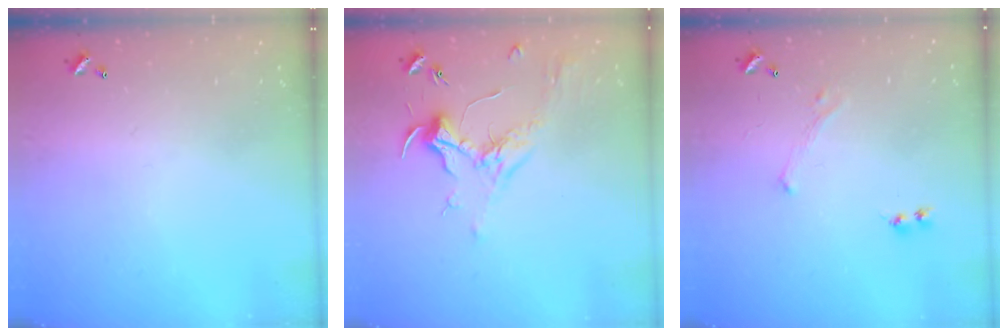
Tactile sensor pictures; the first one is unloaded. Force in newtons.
{"total": 1.9, "press": 1.7, "slide": 0.7}
{"total": 0.0}